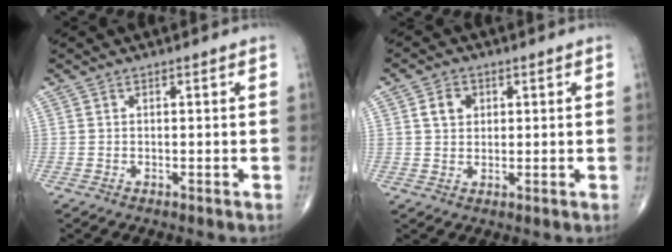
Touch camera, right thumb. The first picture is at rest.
{"total": 4.2, "force": [1.4, 3.4, 2.1], "torque": [-0.020, -0.002, 0.023]}